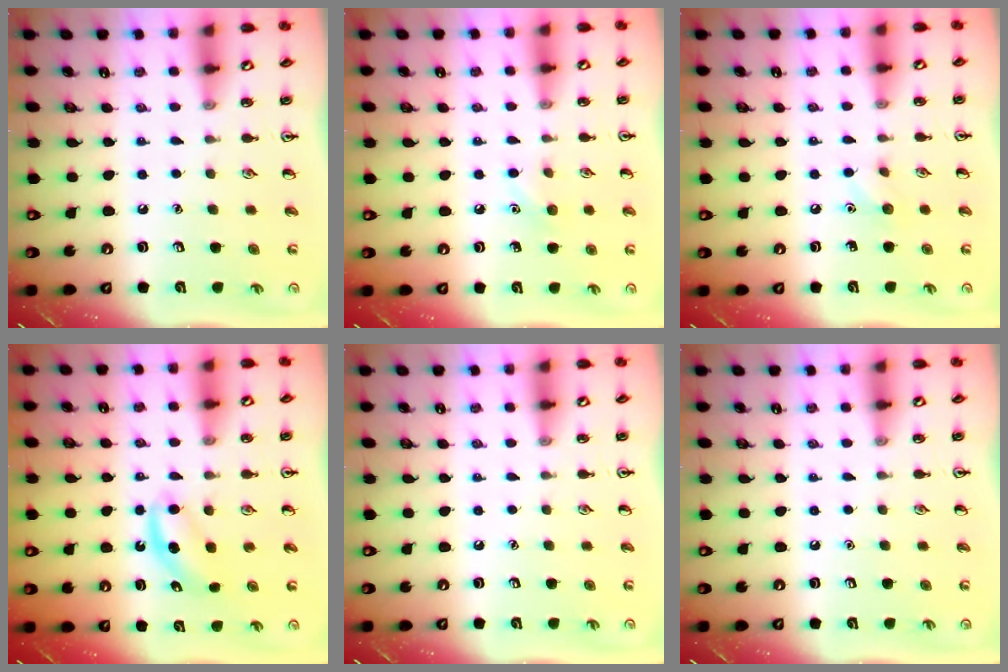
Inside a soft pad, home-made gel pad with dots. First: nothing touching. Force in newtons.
{"total": 4.9, "press": 4.6, "slide": 1.5}
{"total": 5.0, "press": 4.7, "slide": 1.6}
{"total": 4.2, "press": 4.2, "slide": 0.8}
{"total": 0.0}
{"total": 0.0}